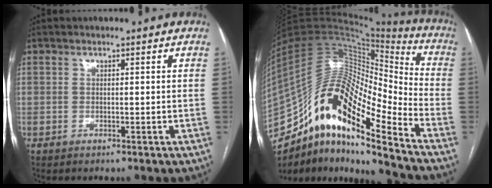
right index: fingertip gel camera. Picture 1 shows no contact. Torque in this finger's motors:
{"motor_torque": [1.01, -1.13, 1.05, 0.21]}